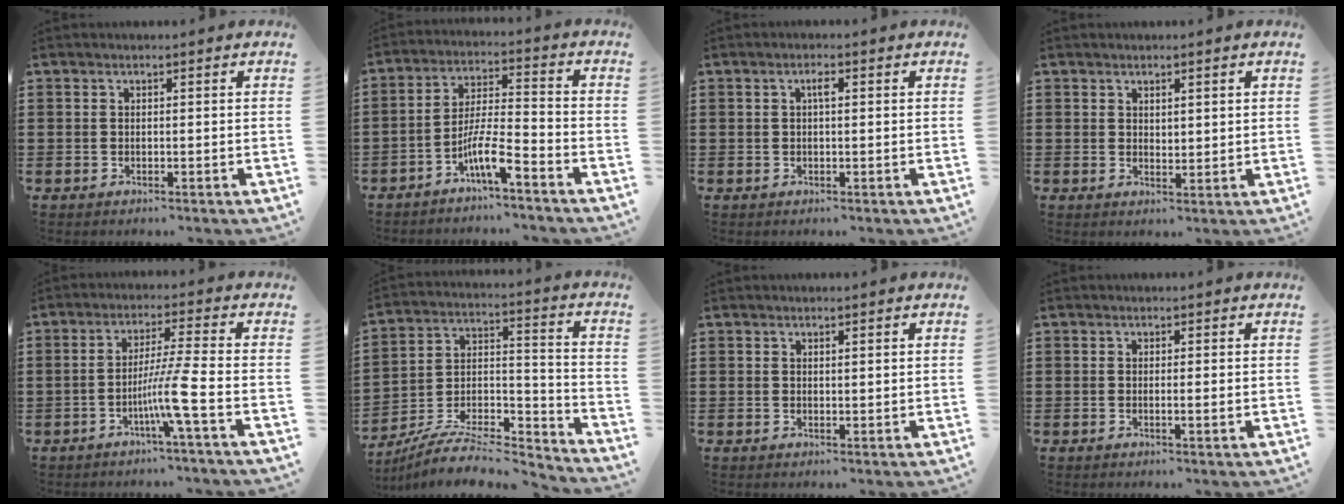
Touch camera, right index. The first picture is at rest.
{"total": 7.7, "force": [-5.1, 1.0, 5.7], "torque": [-0.120, -0.007, -0.100]}
{"total": 1.5, "force": [0.3, 0.4, 1.4], "torque": [-0.028, 0.005, 0.003]}
{"total": 1.2, "force": [1.1, 0.4, 0.3], "torque": [-0.007, 0.004, 0.021]}
{"total": 7.0, "force": [-3.0, -1.0, 6.2], "torque": [-0.117, -0.013, -0.060]}
{"total": 8.2, "force": [-7.3, 2.0, 3.1], "torque": [-0.054, 0.010, -0.143]}
{"total": 0.6, "force": [0.4, 0.1, 0.5], "torque": [-0.009, 0.001, 0.008]}
{"total": 1.0, "force": [-0.1, -0.1, 1.0], "torque": [-0.017, -0.005, -0.002]}